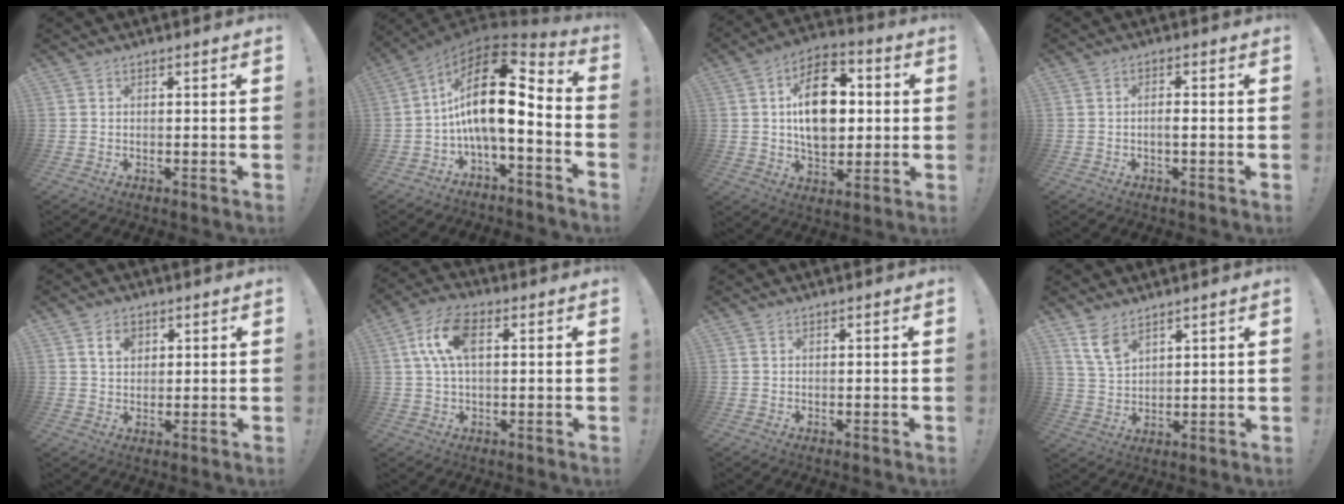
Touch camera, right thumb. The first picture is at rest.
{"total": 19.2, "force": [1.5, 8.0, 17.4], "torque": [-0.303, -0.013, 0.025]}
{"total": 18.3, "force": [2.3, 12.1, 13.6], "torque": [-0.208, 0.012, 0.039]}
{"total": 2.3, "force": [-0.8, 0.6, 2.0], "torque": [-0.036, 0.003, -0.015]}
{"total": 4.8, "force": [2.1, 3.5, 2.6], "torque": [-0.032, -0.002, 0.034]}
{"total": 11.1, "force": [2.8, 5.8, 9.0], "torque": [-0.183, 0.009, 0.050]}
{"total": 0.0}
{"total": 7.4, "force": [5.2, 3.6, 3.8], "torque": [-0.073, -0.025, 0.101]}